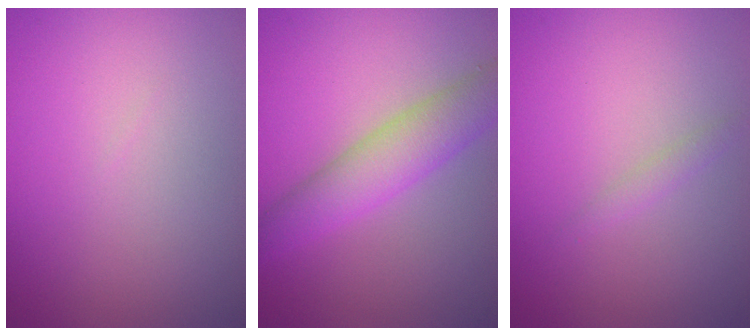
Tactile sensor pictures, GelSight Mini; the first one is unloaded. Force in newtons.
{"total": 4.6, "press": 4.6, "slide": 0.1}
{"total": 0.8, "press": 0.8, "slide": 0.0}